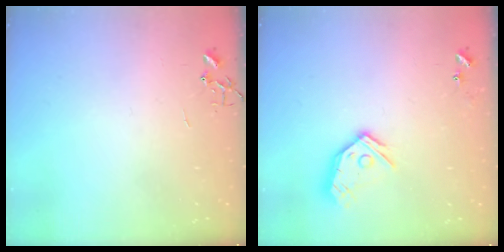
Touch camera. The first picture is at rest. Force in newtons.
{"total": 13.2, "press": 13.1, "slide": 1.6}